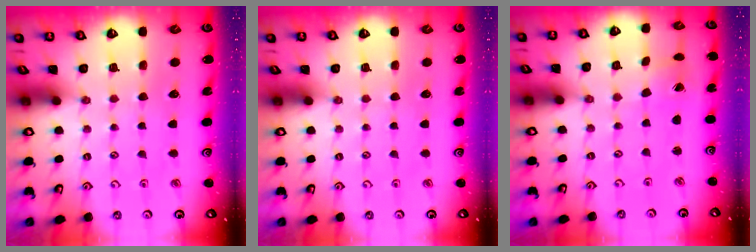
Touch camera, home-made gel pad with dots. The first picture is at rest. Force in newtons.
{"total": 0.0}
{"total": 0.5, "press": 0.5, "slide": 0.1}